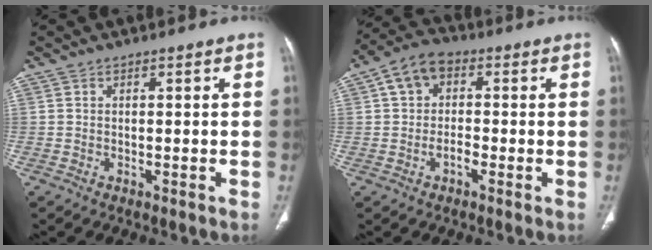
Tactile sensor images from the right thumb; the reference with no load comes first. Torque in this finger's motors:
{"motor_torque": [-0.45, 0.80, 0.78, 0.11, 0.05]}